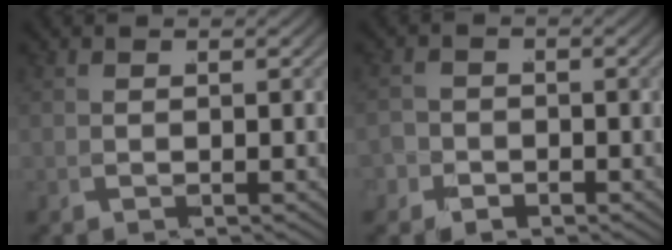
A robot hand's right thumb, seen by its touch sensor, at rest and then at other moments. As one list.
[{"total": 2.1, "force": [-1.3, 1.6, 0.2], "torque": [-0.005, -0.011, -0.021]}]